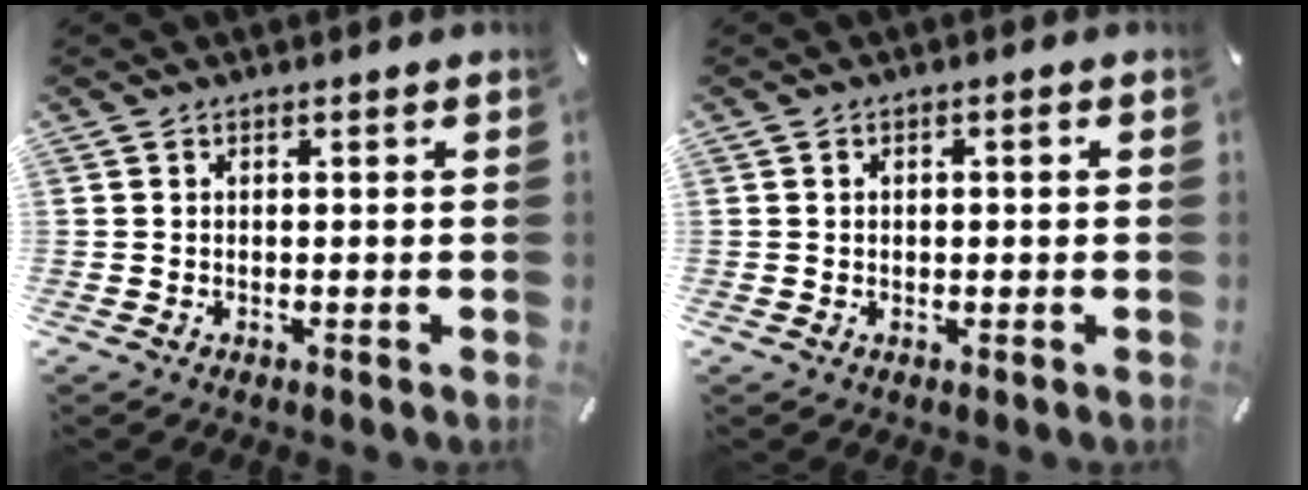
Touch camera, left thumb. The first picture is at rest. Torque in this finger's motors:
{"motor_torque": [-0.45, -0.25, 0.03, 0.12, -0.01]}